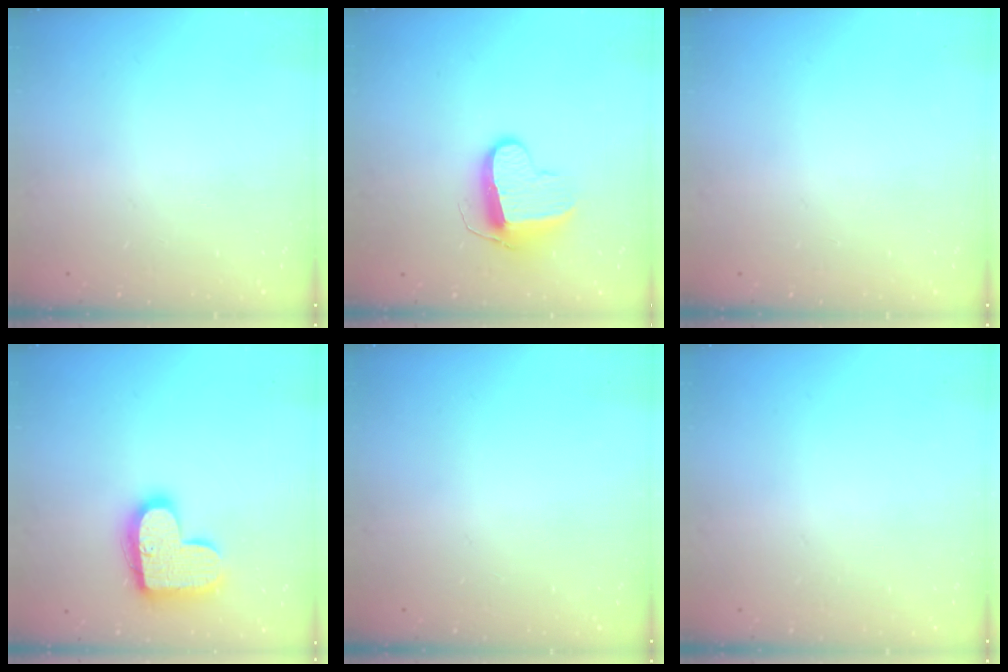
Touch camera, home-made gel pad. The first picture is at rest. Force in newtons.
{"total": 10.1, "press": 10.1, "slide": 0.3}
{"total": 0.0}
{"total": 17.1, "press": 17.1, "slide": 1.0}
{"total": 0.0}
{"total": 0.0}